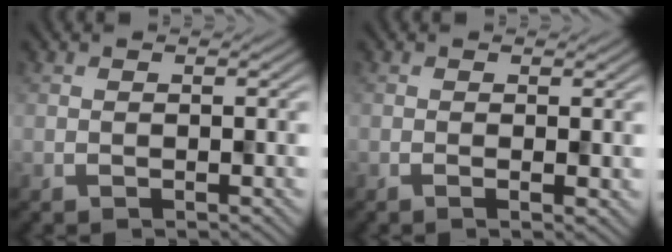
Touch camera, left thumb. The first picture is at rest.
{"total": 0.9, "force": [-0.1, 0.2, 0.9], "torque": [-0.009, 0.000, -0.003]}